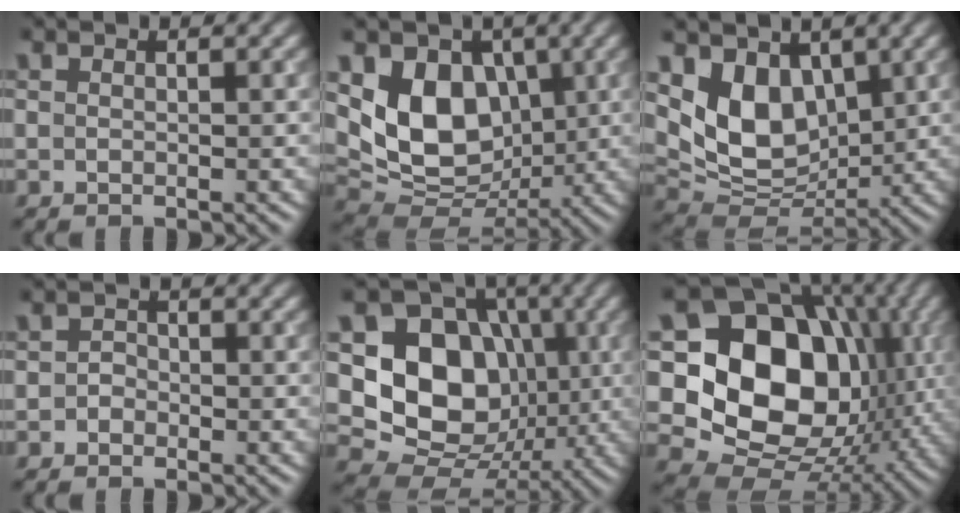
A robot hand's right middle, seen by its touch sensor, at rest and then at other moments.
{"total": 8.3, "force": [1.6, 6.1, 5.3], "torque": [-0.092, -0.018, 0.027]}
{"total": 7.0, "force": [2.4, 4.8, 4.5], "torque": [-0.085, -0.021, 0.044]}
{"total": 0.9, "force": [-0.5, 0.8, 0.2], "torque": [-0.002, 0.001, -0.010]}
{"total": 10.4, "force": [0.5, 8.4, 6.1], "torque": [-0.103, -0.009, -0.001]}
{"total": 16.8, "force": [1.4, 12.9, 10.8], "torque": [-0.178, 0.001, 0.018]}